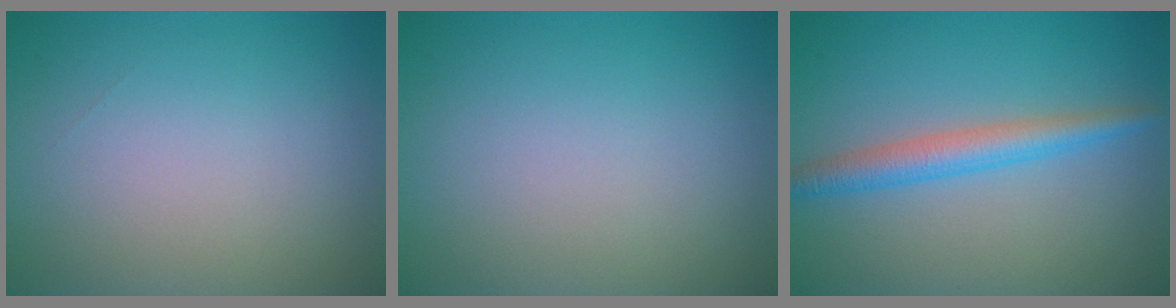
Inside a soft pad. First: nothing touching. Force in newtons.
{"total": 0.0}
{"total": 3.2, "press": 3.2, "slide": 0.1}